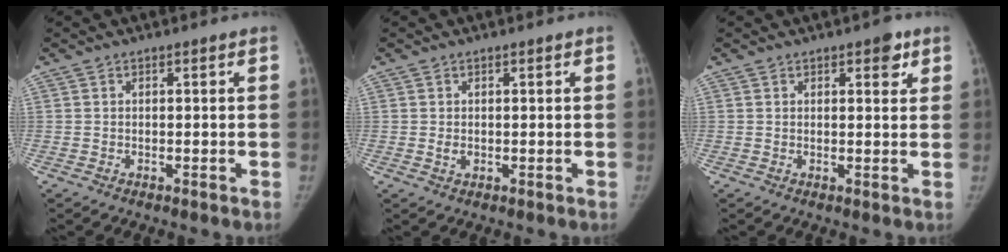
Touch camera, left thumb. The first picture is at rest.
{"total": 1.4, "force": [0.2, 0.9, 1.0], "torque": [-0.014, -0.001, 0.007]}
{"total": 3.1, "force": [1.8, 1.4, 2.2], "torque": [-0.014, -0.006, 0.020]}